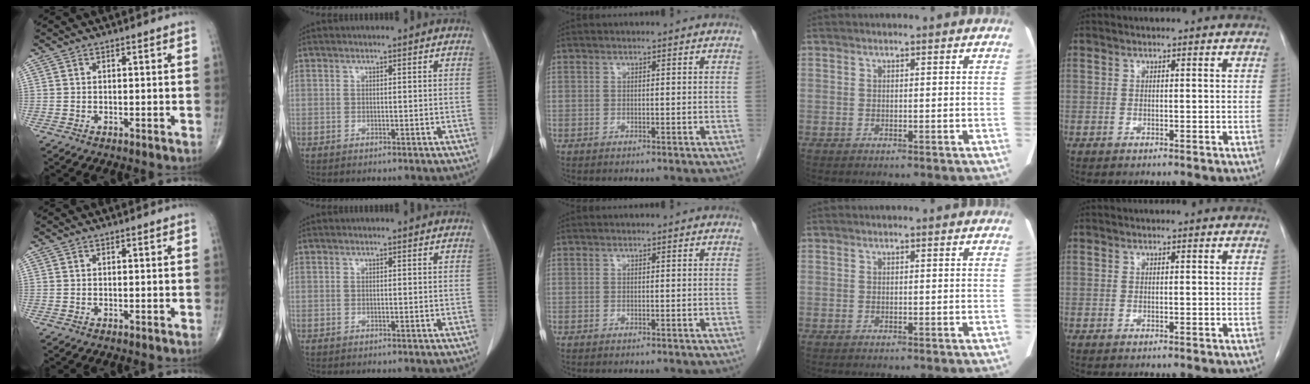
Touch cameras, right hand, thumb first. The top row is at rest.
{}